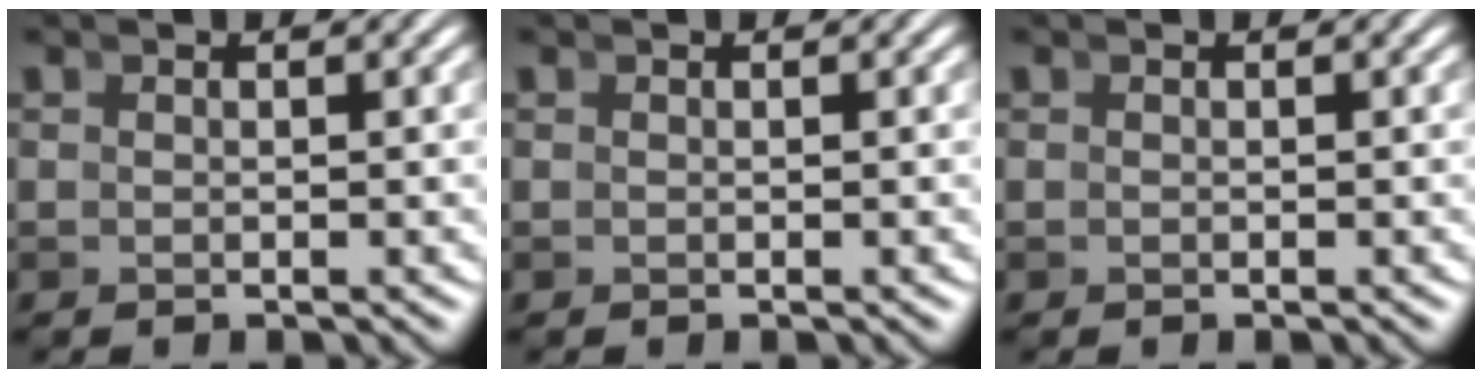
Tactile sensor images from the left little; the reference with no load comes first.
{"total": 0.0}
{"total": 0.0}